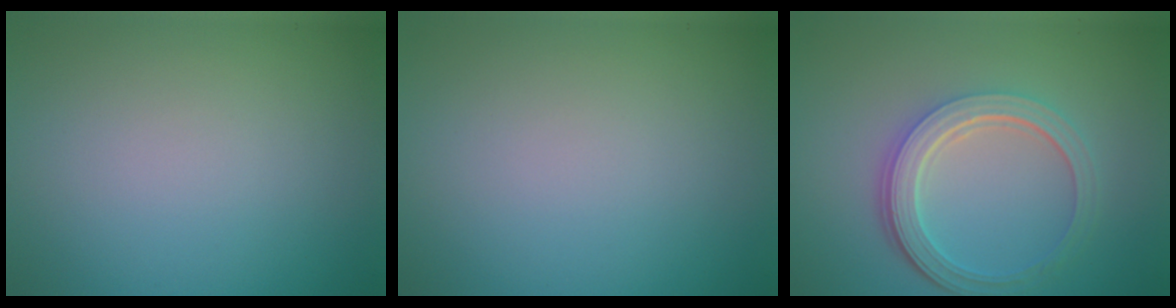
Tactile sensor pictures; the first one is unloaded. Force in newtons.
{"total": 0.0}
{"total": 5.2, "press": 3.9, "slide": 3.5}